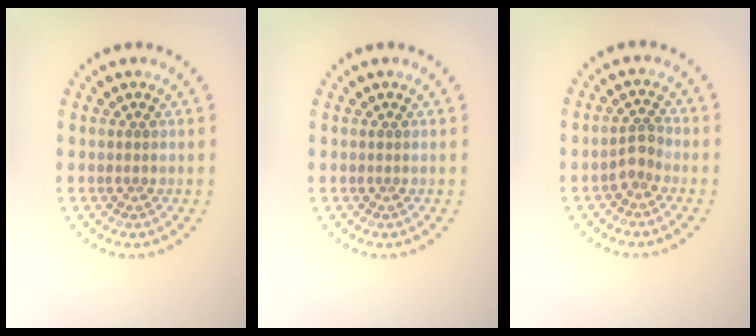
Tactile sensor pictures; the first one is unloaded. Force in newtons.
{"total": 0.0}
{"total": 1.7, "press": 1.3, "slide": 1.0}